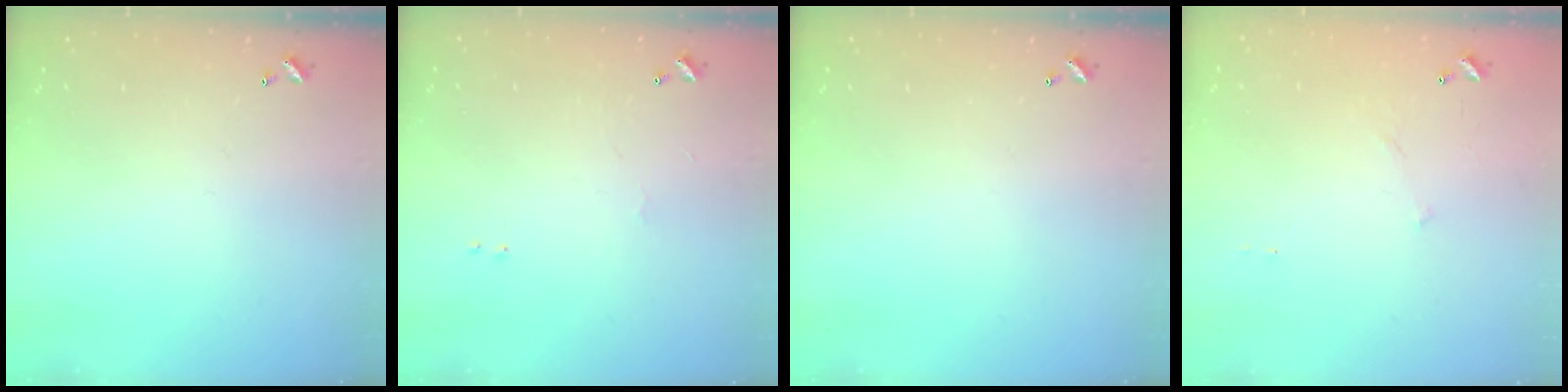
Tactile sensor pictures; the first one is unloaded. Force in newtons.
{"total": 1.8, "press": 1.8, "slide": 0.6}
{"total": 0.0}
{"total": 7.6, "press": 7.5, "slide": 0.6}